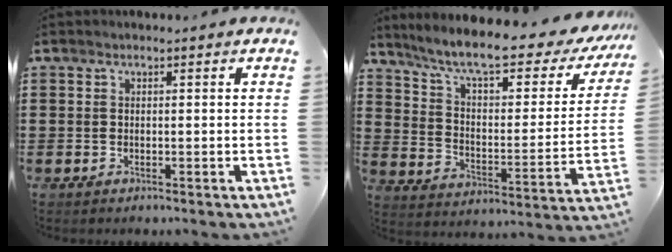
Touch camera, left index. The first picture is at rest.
{"total": 9.7, "force": [7.6, 1.2, 6.0], "torque": [-0.134, -0.046, 0.125]}